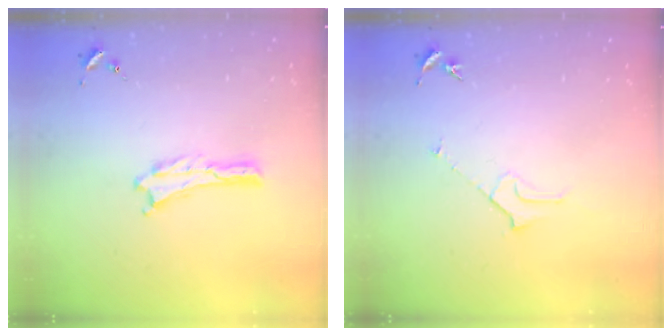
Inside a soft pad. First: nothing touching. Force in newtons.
{"total": 2.3, "press": 2.3, "slide": 0.2}